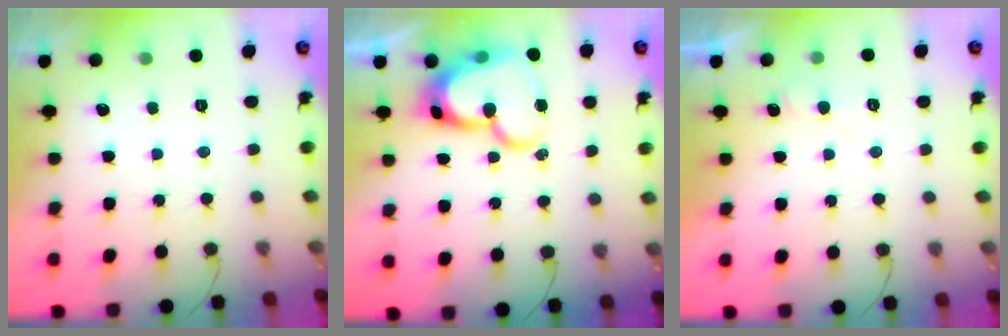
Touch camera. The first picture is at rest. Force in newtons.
{"total": 20.3, "press": 20.2, "slide": 2.0}
{"total": 6.7, "press": 6.7, "slide": 0.5}